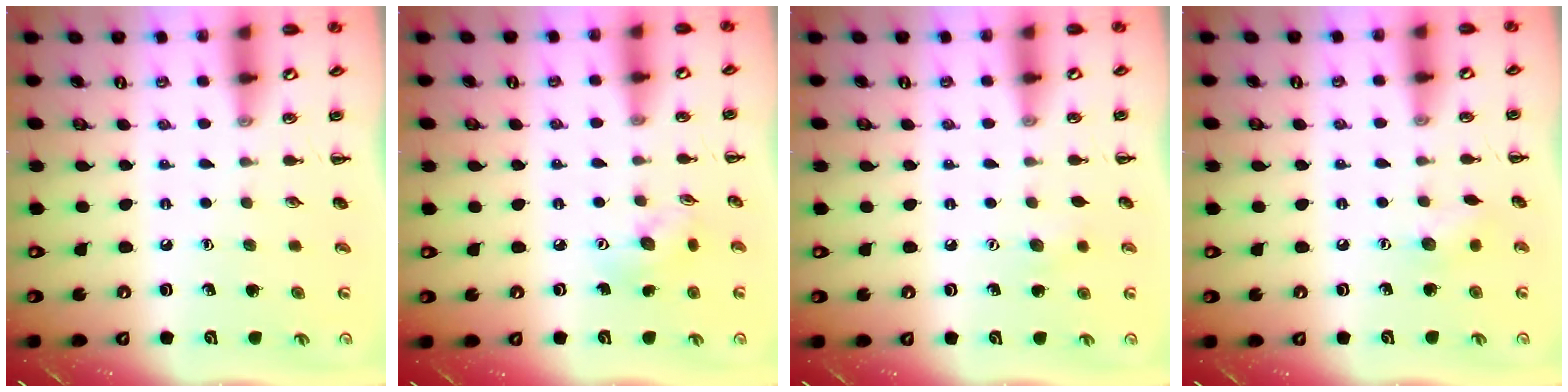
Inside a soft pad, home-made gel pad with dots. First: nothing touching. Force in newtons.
{"total": 5.4, "press": 5.4, "slide": 0.3}
{"total": 4.4, "press": 4.3, "slide": 0.9}
{"total": 6.5, "press": 6.4, "slide": 1.1}